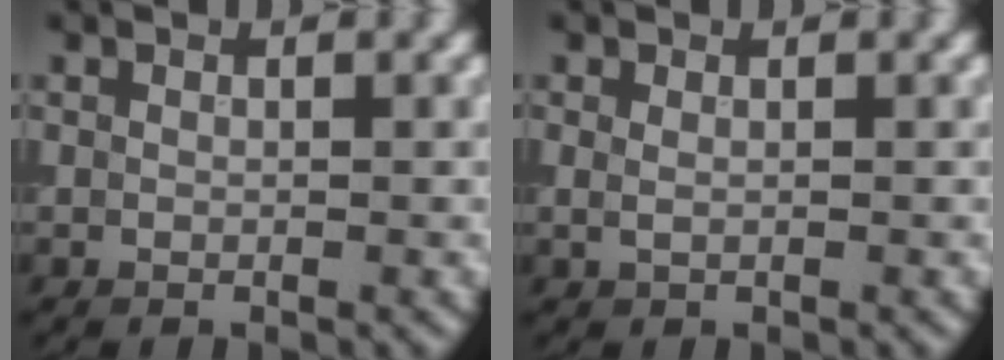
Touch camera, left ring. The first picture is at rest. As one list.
[{"total": 0.6, "force": [0.2, 0.2, 0.5], "torque": [-0.011, 0.000, 0.002]}]